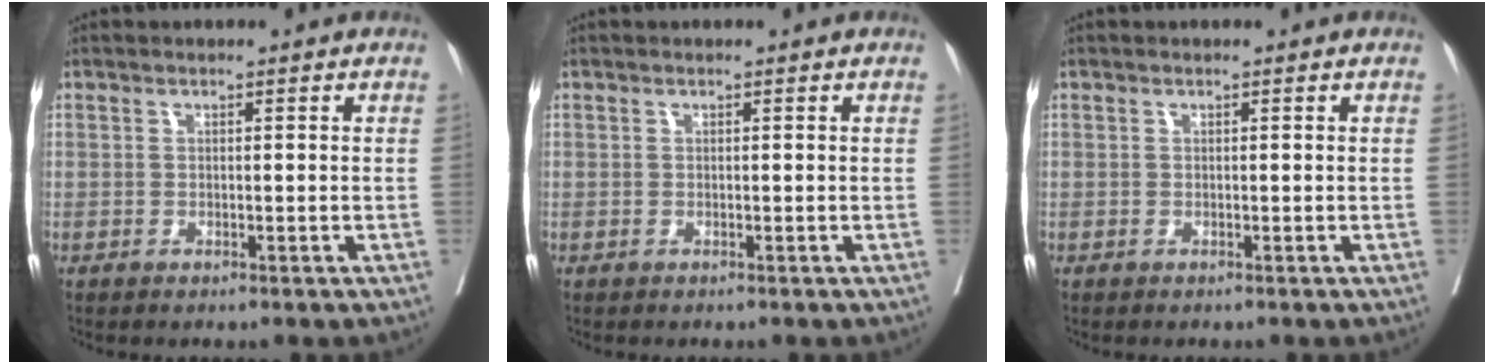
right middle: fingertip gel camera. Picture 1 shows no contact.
{"total": 0.0}
{"total": 0.0}